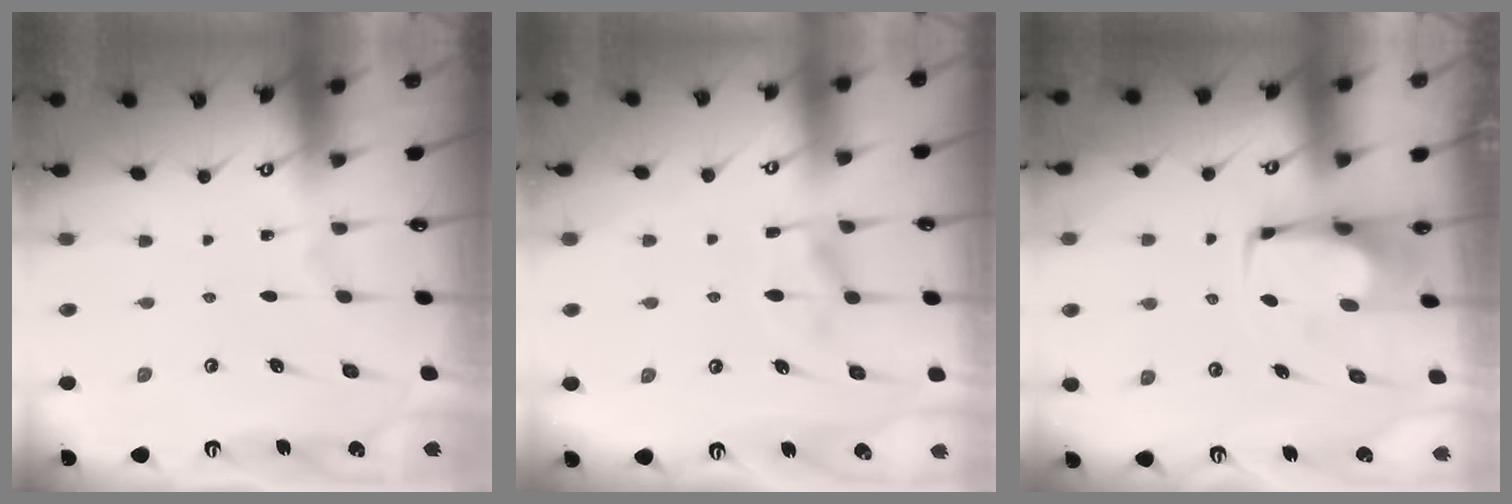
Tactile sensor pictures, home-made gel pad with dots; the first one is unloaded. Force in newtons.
{"total": 1.7, "press": 0.9, "slide": 1.5}
{"total": 1.0, "press": 0.8, "slide": 0.7}